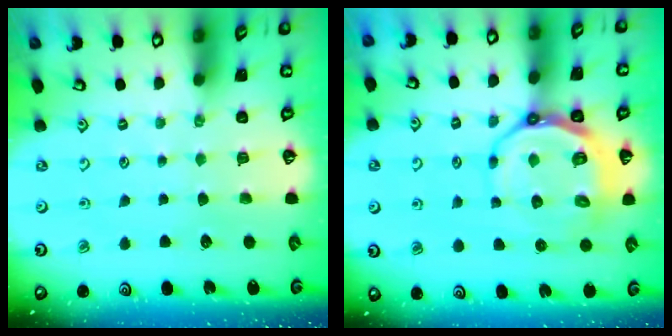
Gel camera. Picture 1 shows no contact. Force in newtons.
{"total": 12.7, "press": 12.3, "slide": 3.3}